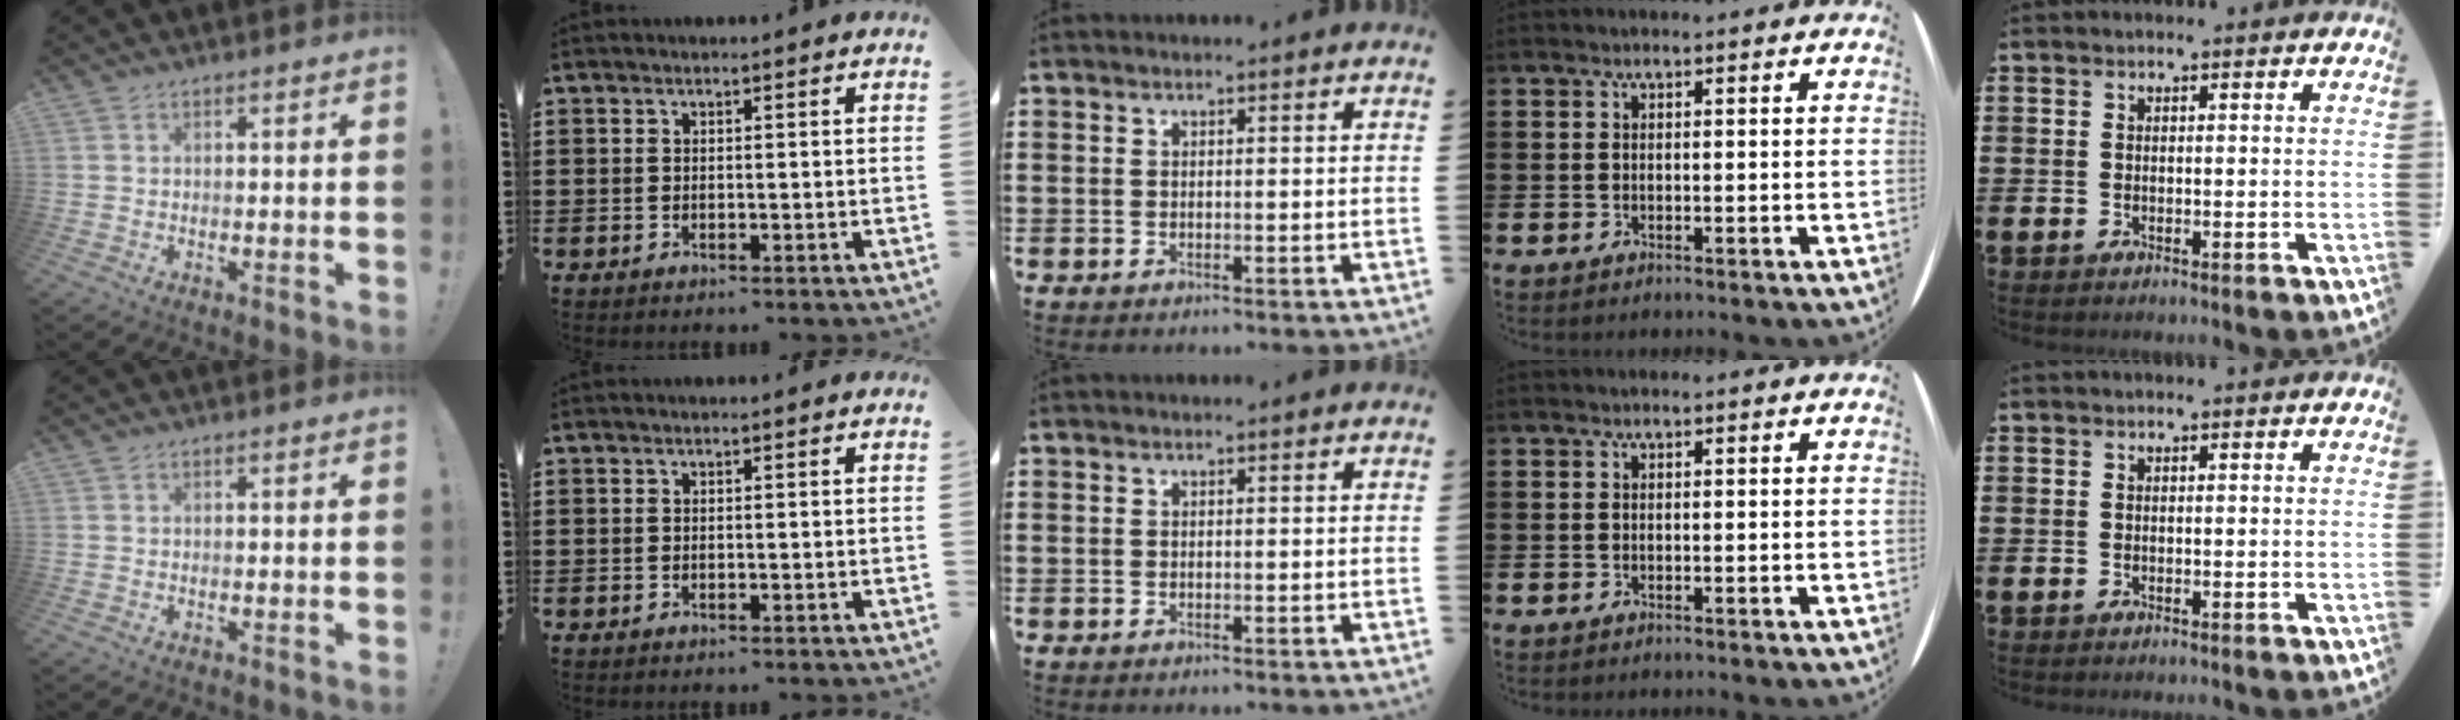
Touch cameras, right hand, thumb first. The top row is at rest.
{}